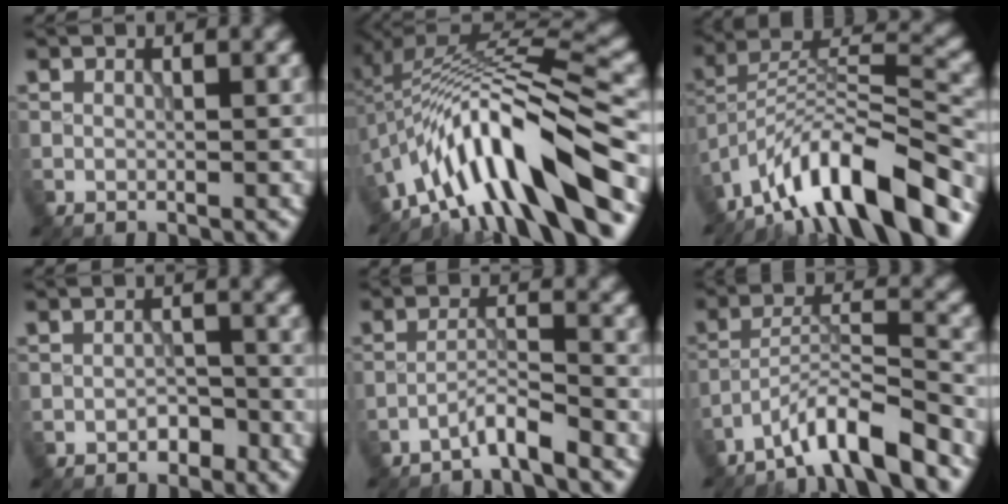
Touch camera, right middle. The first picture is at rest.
{"total": 12.5, "force": [-6.3, 2.7, 10.5], "torque": [-0.167, 0.023, -0.100]}
{"total": 12.5, "force": [-9.6, 3.2, 7.5], "torque": [-0.117, 0.023, -0.172]}
{"total": 1.6, "force": [-1.1, 0.9, 0.9], "torque": [-0.013, 0.004, -0.018]}
{"total": 2.7, "force": [-2.4, 0.0, 1.2], "torque": [-0.015, 0.010, -0.053]}
{"total": 5.9, "force": [-4.8, 0.6, 3.4], "torque": [-0.056, 0.010, -0.091]}